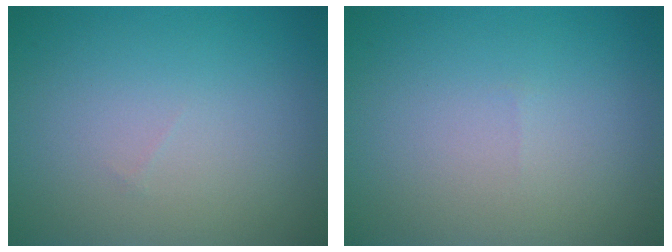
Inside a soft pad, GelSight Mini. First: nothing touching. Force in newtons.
{"total": 0.0}